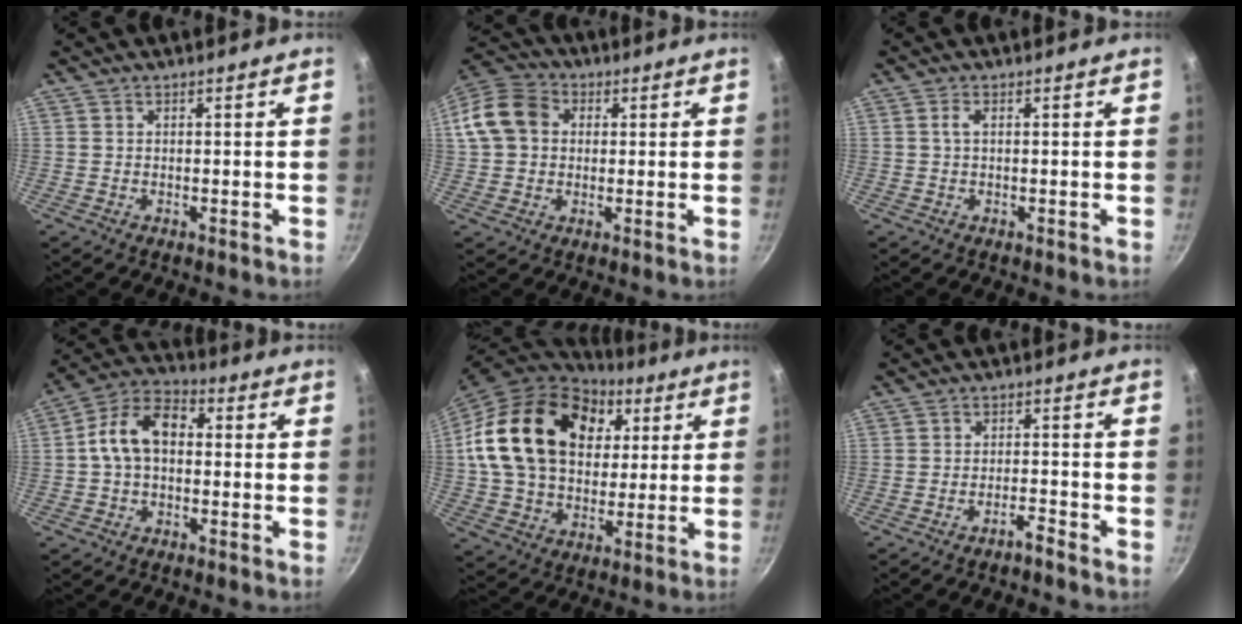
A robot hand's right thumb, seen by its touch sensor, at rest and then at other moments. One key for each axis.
{"total": 11.1, "fx": 1.7, "fy": 9.0, "fz": 6.3, "tx": -0.100, "ty": 0.022, "tz": 0.015}
{"total": 1.1, "fx": 0.2, "fy": 0.3, "fz": 1.1, "tx": -0.024, "ty": 0.002, "tz": 0.004}
{"total": 10.7, "fx": 0.4, "fy": 7.2, "fz": 7.9, "tx": -0.120, "ty": 0.037, "tz": -0.013}
{"total": 25.2, "fx": 6.7, "fy": 18.2, "fz": 16.0, "tx": -0.260, "ty": 0.008, "tz": 0.115}
{"total": 2.3, "fx": -2.1, "fy": 0.0, "fz": 1.0, "tx": -0.018, "ty": 0.020, "tz": -0.033}